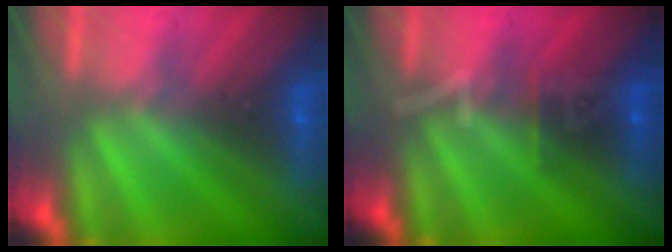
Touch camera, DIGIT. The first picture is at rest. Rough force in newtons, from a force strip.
{"total": 3.9}